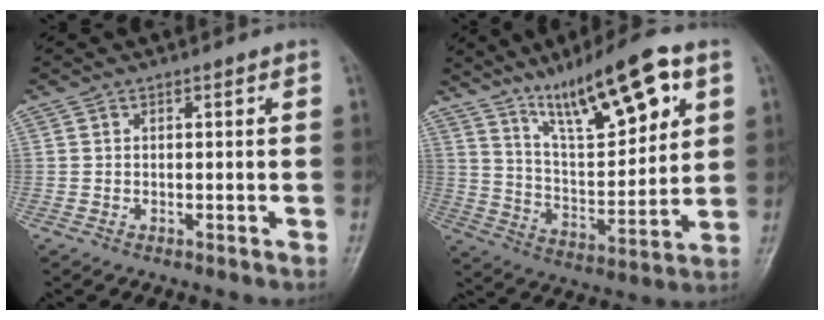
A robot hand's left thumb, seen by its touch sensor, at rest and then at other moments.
{"total": 18.4, "force": [10.2, 5.3, 14.3], "torque": [-0.204, -0.042, 0.179]}